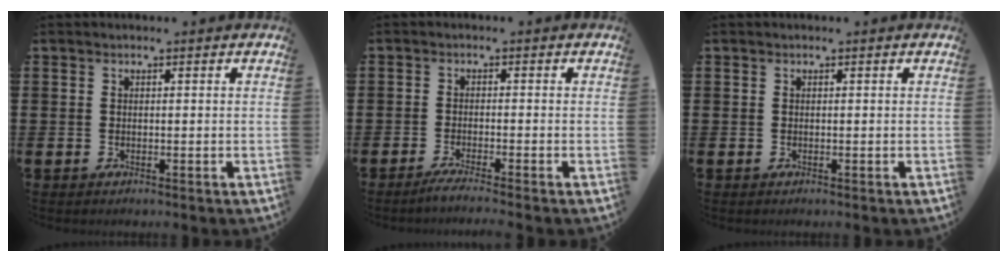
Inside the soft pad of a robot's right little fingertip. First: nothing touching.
{"total": 1.8, "force": [-1.4, -0.1, 1.2], "torque": [-0.018, 0.001, -0.026]}
{"total": 0.0}